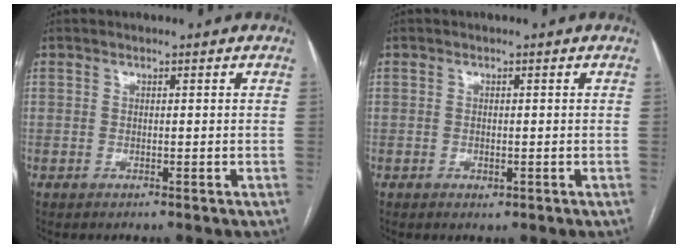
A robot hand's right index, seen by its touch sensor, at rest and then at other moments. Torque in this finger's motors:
{"motor_torque": [0.28, 0.09, 0.02, 0.01]}